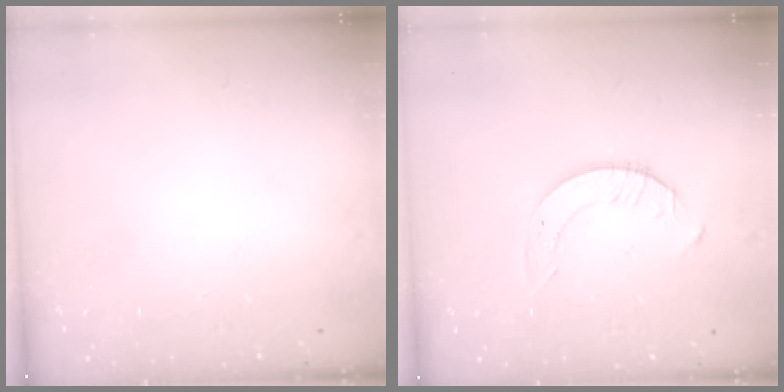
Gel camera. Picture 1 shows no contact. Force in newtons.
{"total": 3.5, "press": 3.4, "slide": 0.4}